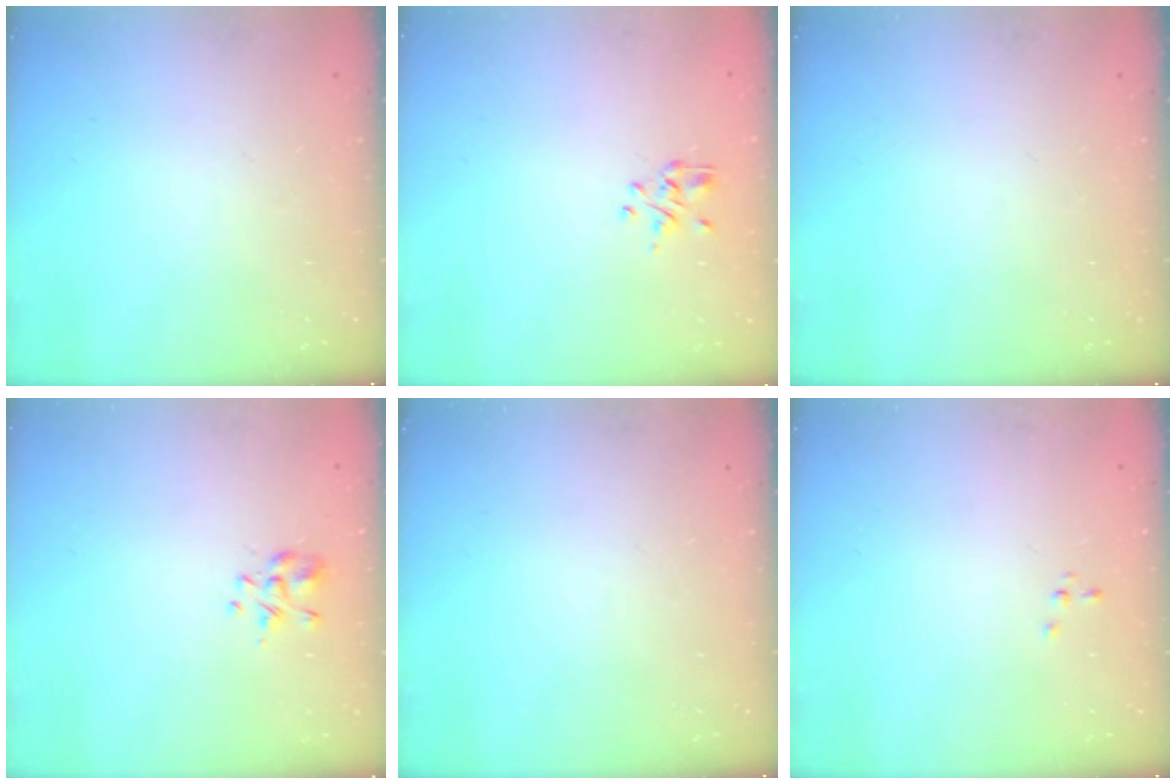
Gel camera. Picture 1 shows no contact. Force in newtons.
{"total": 1.3, "press": 1.2, "slide": 0.5}
{"total": 0.0}
{"total": 2.5, "press": 2.3, "slide": 0.8}
{"total": 0.0}
{"total": 0.0}